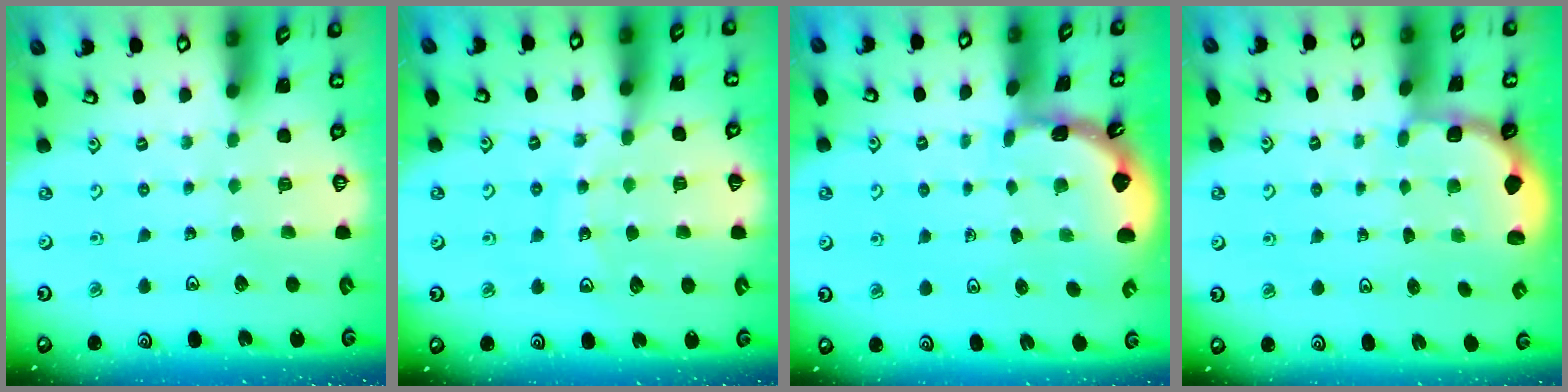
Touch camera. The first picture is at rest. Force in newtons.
{"total": 12.6, "press": 12.3, "slide": 2.6}
{"total": 1.7, "press": 1.7, "slide": 0.1}
{"total": 1.9, "press": 1.8, "slide": 0.8}